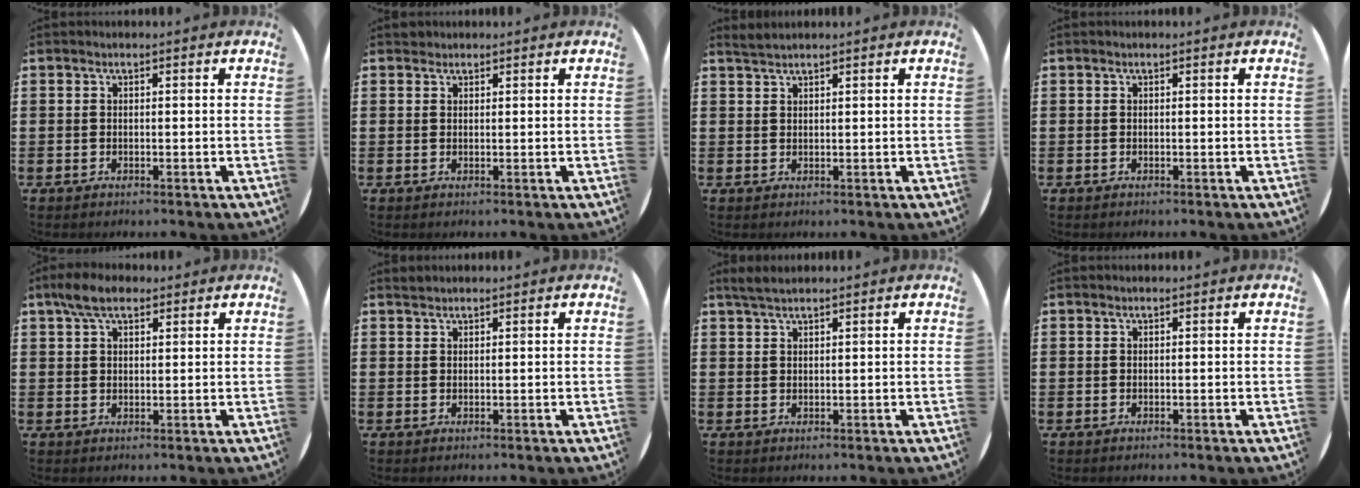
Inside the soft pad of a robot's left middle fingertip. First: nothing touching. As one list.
[{"total": 0.7, "force": [0.7, 0.2, -0.2], "torque": [0.010, 0.000, 0.012]}, {"total": 1.3, "force": [1.3, -0.1, 0.1], "torque": [-0.003, 0.001, 0.025]}, {"total": 0.0}, {"total": 4.6, "force": [3.3, 2.0, 2.4], "torque": [-0.047, 0.005, 0.059]}, {"total": 0.7, "force": [0.7, 0.0, -0.2], "torque": [0.002, 0.002, 0.013]}, {"total": 1.9, "force": [1.7, 0.2, 0.9], "torque": [-0.020, 0.003, 0.031]}, {"total": 0.0}]